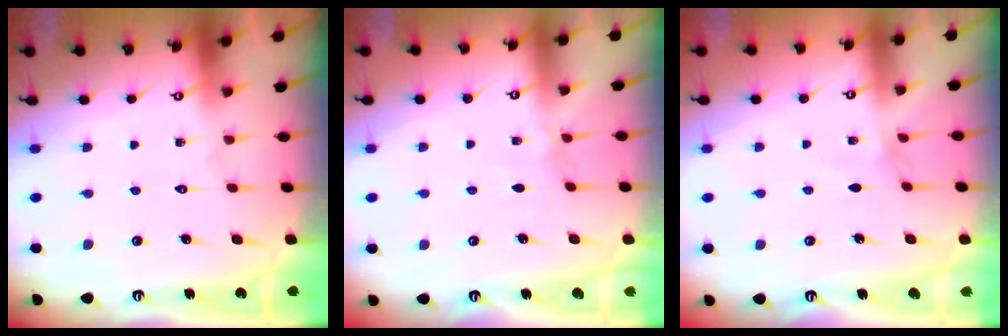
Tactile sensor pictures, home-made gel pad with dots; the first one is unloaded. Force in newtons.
{"total": 2.8, "press": 2.8, "slide": 0.4}
{"total": 1.2, "press": 1.1, "slide": 0.4}